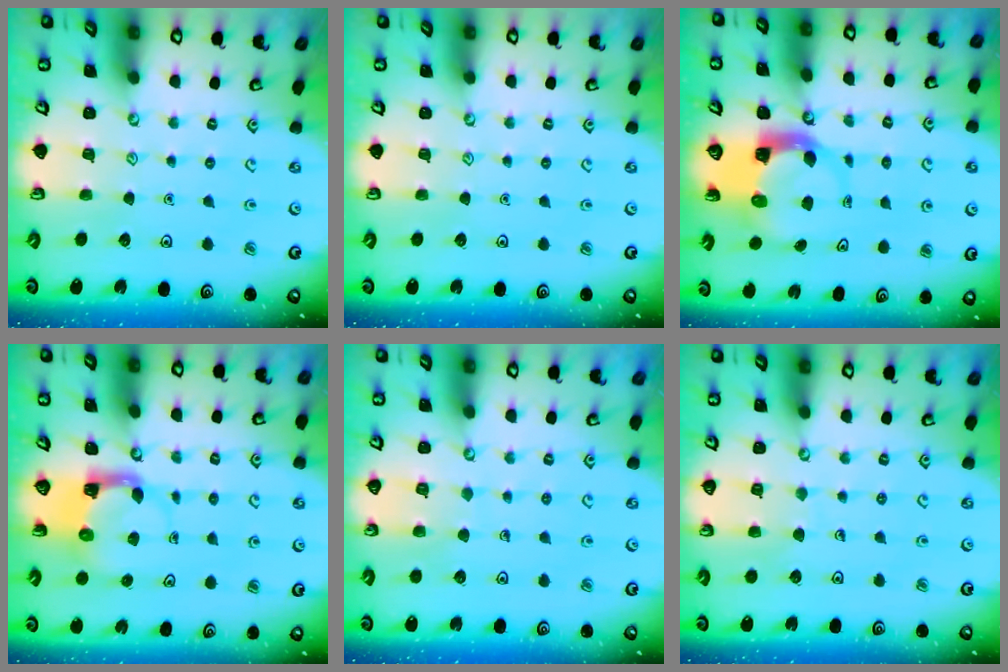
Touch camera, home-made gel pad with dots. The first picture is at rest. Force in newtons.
{"total": 0.0}
{"total": 5.1, "press": 5.0, "slide": 0.7}
{"total": 3.7, "press": 3.7, "slide": 0.7}
{"total": 6.0, "press": 6.0, "slide": 0.5}
{"total": 4.2, "press": 4.2, "slide": 0.3}